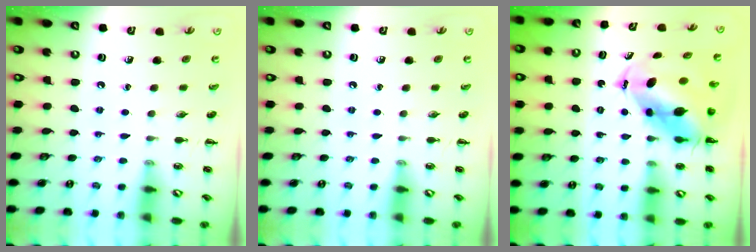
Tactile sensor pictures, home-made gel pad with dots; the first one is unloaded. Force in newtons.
{"total": 0.0}
{"total": 9.2, "press": 8.9, "slide": 2.3}